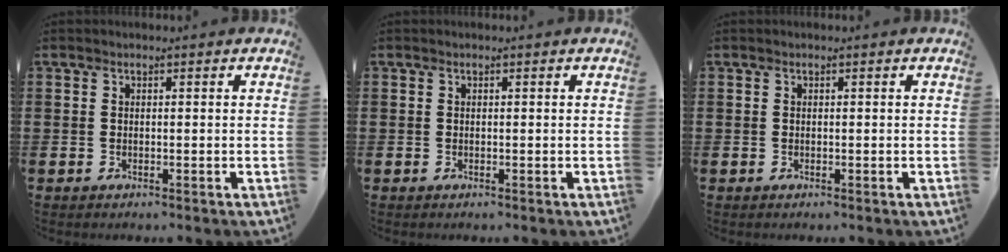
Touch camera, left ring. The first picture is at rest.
{"total": 0.0}
{"total": 0.0}